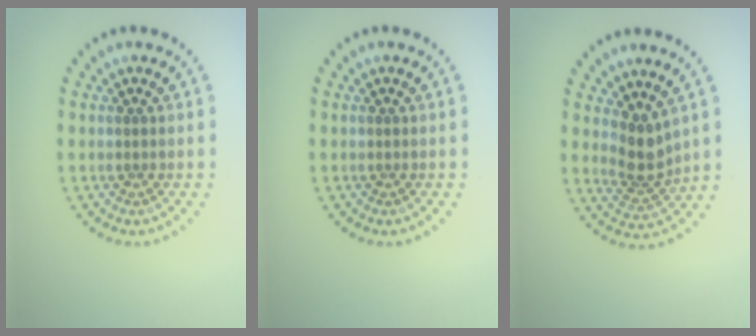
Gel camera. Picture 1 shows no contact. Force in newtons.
{"total": 0.0}
{"total": 2.9, "press": 2.2, "slide": 1.9}